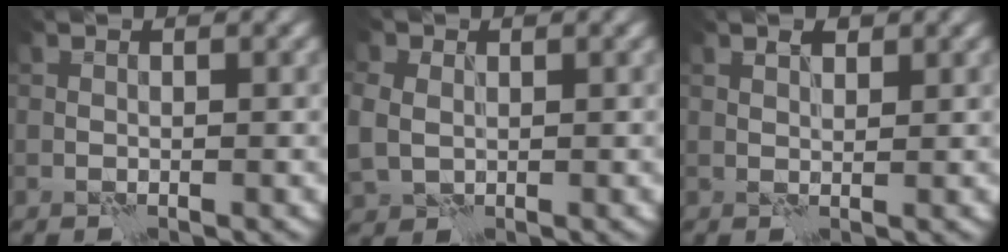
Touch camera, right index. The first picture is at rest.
{"total": 4.0, "force": [0.5, 3.3, 2.1], "torque": [-0.064, 0.009, 0.010]}
{"total": 1.0, "force": [0.7, 0.4, 0.5], "torque": [-0.009, 0.002, 0.014]}